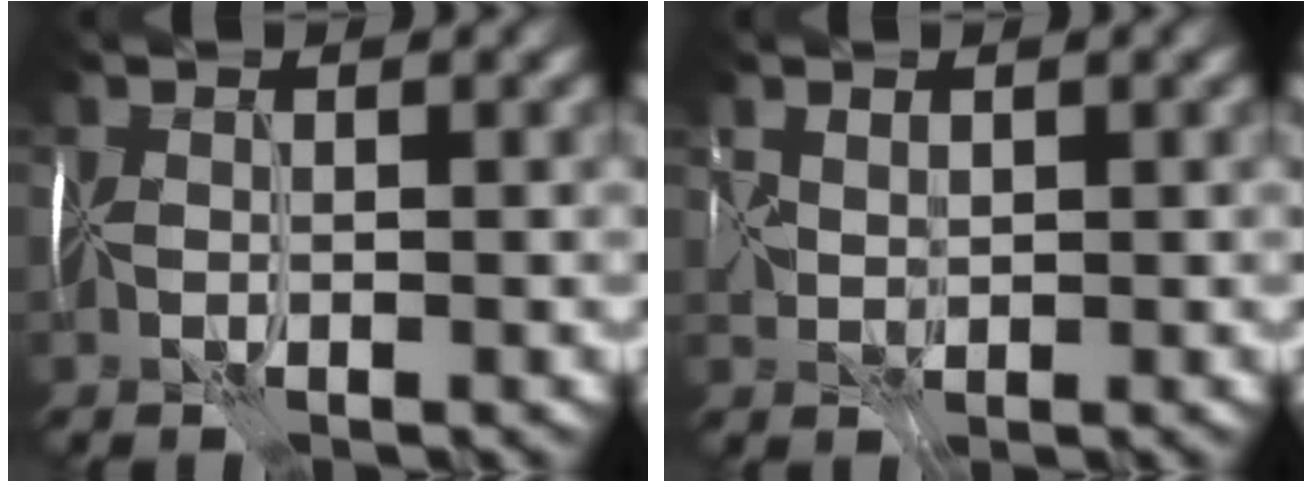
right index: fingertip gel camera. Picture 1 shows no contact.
{"total": 0.9, "force": [0.7, 0.6, -0.2], "torque": [-0.010, 0.009, 0.015]}